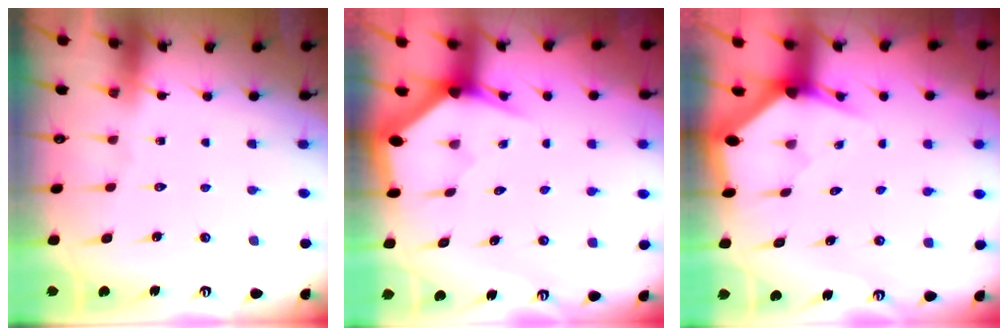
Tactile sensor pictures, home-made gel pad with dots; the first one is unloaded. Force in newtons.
{"total": 3.0, "press": 3.0, "slide": 0.1}
{"total": 3.0, "press": 3.0, "slide": 0.2}